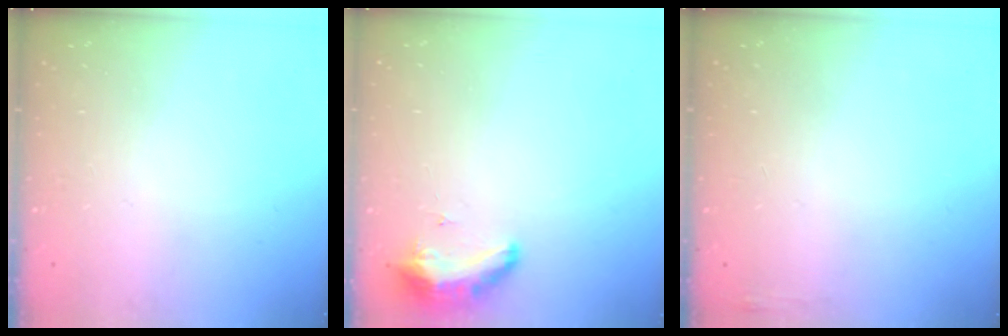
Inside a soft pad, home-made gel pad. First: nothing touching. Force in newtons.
{"total": 11.5, "press": 9.6, "slide": 6.3}
{"total": 3.5, "press": 3.1, "slide": 1.6}